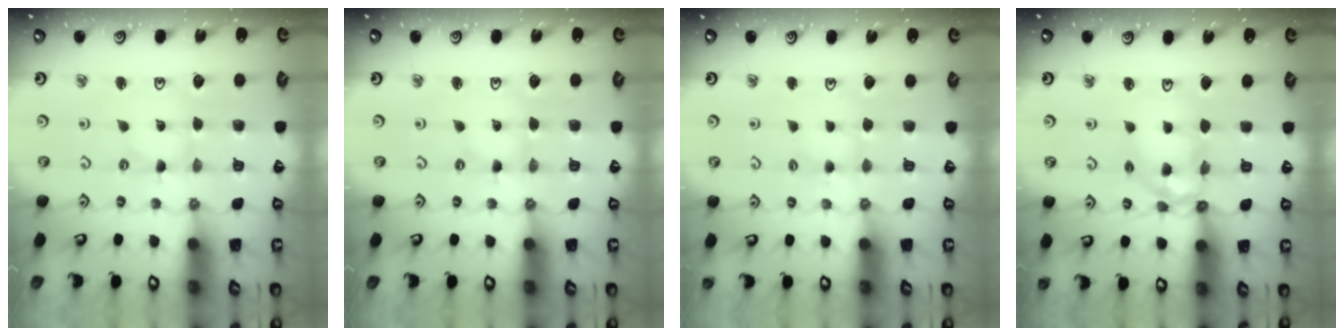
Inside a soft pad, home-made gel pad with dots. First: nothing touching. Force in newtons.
{"total": 0.0}
{"total": 2.3, "press": 2.3, "slide": 0.4}
{"total": 12.0, "press": 11.9, "slide": 1.6}